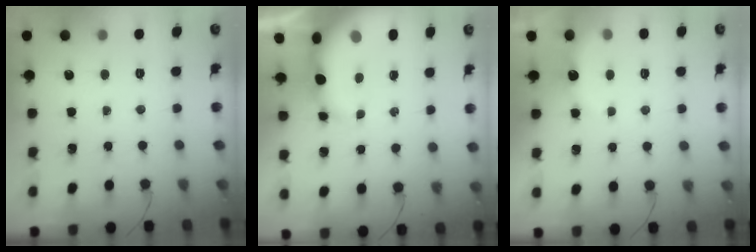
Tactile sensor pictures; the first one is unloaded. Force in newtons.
{"total": 7.8, "press": 7.7, "slide": 1.5}
{"total": 2.8, "press": 2.6, "slide": 0.8}